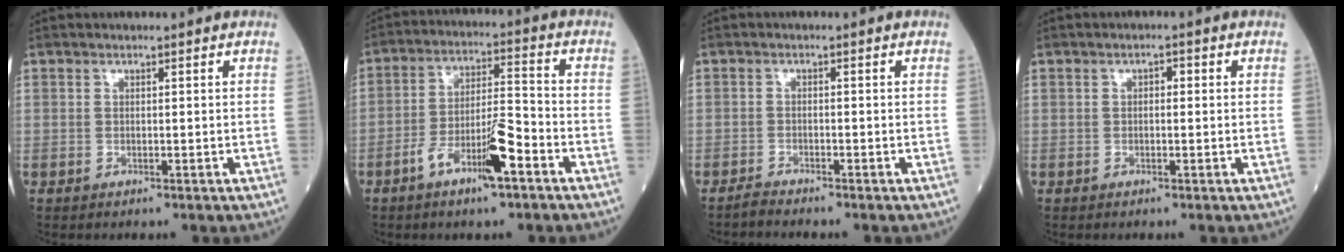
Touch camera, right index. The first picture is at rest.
{"total": 9.3, "force": [-4.9, 1.6, 7.8], "torque": [-0.142, 0.005, -0.085]}
{"total": 1.6, "force": [-1.5, -0.4, 0.0], "torque": [-0.007, -0.007, -0.032]}
{"total": 1.2, "force": [0.1, 0.6, 1.0], "torque": [-0.013, 0.006, 0.000]}